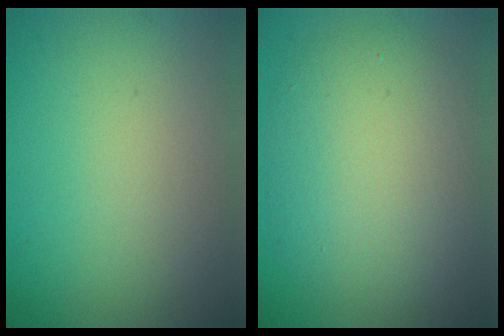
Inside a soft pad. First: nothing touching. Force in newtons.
{"total": 7.8, "press": 7.8, "slide": 0.5}